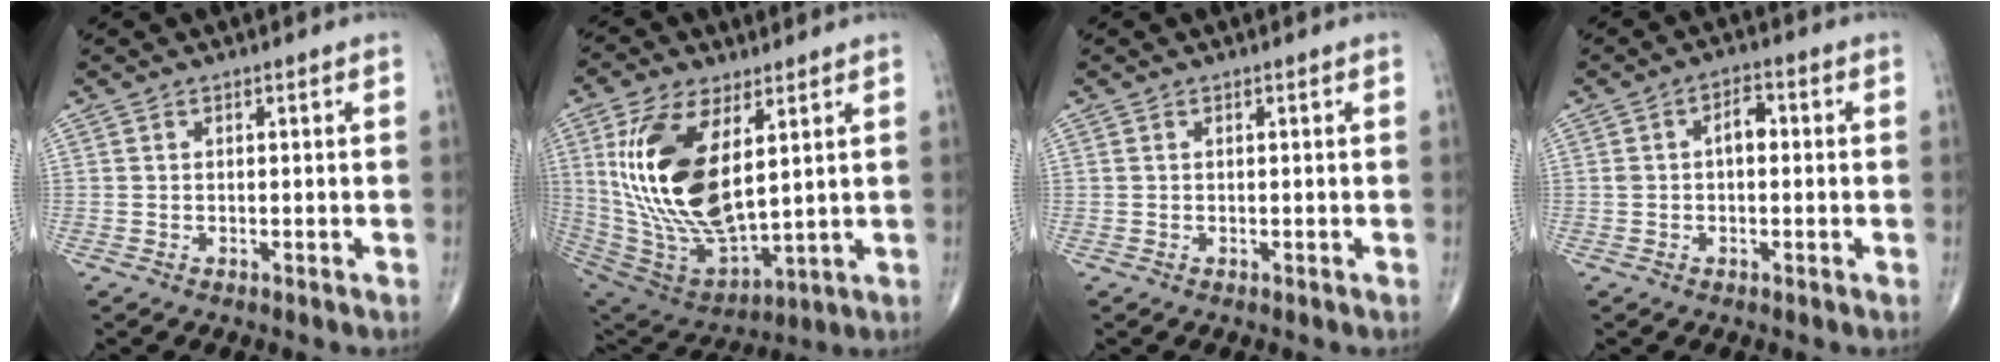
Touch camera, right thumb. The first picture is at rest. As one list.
[{"total": 21.8, "force": [5.7, 10.6, 18.2], "torque": [-0.355, -0.031, 0.120]}, {"total": 0.0}, {"total": 5.4, "force": [0.4, 3.1, 4.4], "torque": [-0.075, 0.021, 0.000]}]